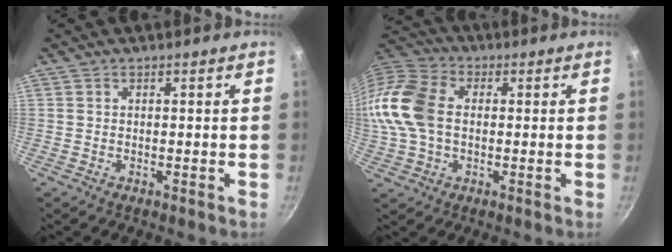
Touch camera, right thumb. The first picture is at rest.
{"total": 15.5, "force": [0.4, 10.6, 11.3], "torque": [-0.227, 0.029, -0.006]}